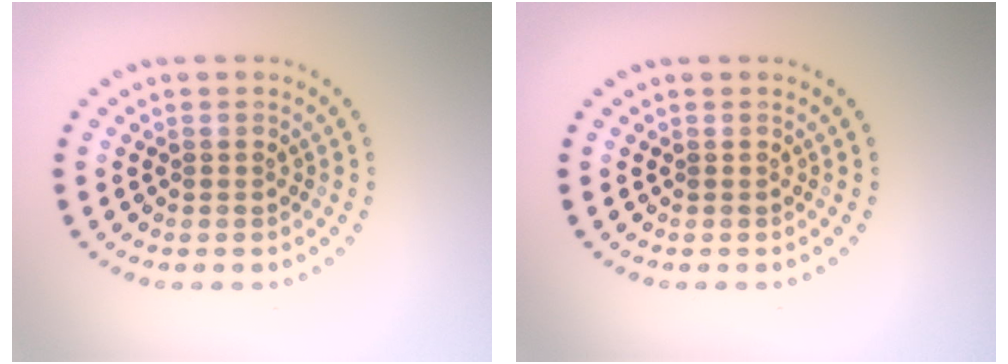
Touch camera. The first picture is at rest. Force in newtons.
{"total": 0.0}